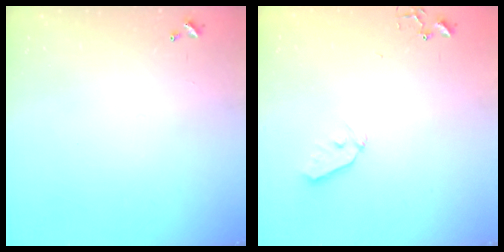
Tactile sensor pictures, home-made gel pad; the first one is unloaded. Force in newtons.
{"total": 6.7, "press": 6.7, "slide": 0.8}